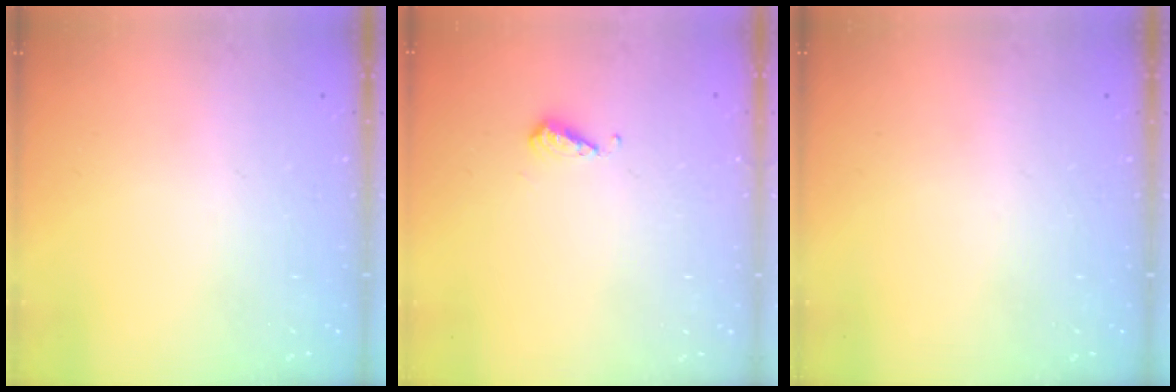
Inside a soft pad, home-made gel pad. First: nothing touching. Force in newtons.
{"total": 4.6, "press": 4.5, "slide": 0.9}
{"total": 0.0}